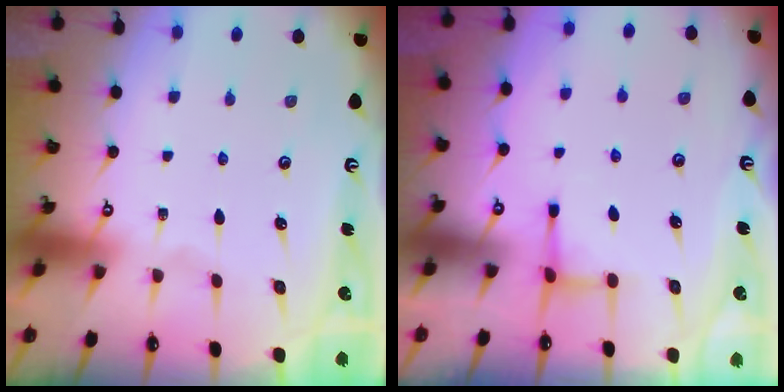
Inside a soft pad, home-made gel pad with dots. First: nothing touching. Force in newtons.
{"total": 3.0, "press": 3.0, "slide": 0.4}